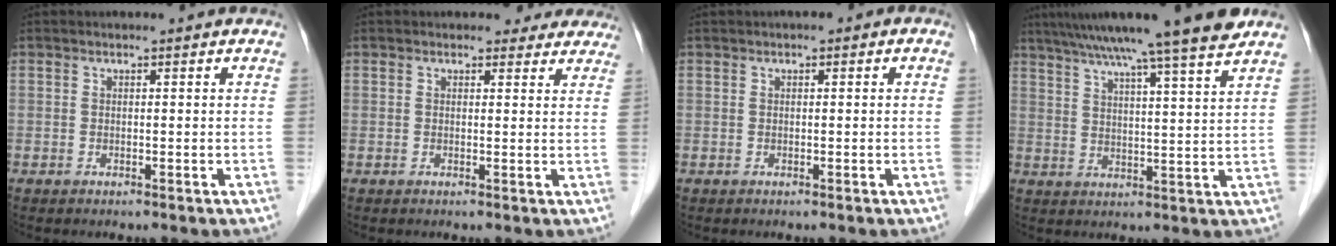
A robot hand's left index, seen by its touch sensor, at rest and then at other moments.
{"total": 4.5, "force": [4.0, 2.0, 0.2], "torque": [0.018, -0.004, 0.026]}
{"total": 0.8, "force": [0.1, 0.5, 0.7], "torque": [-0.010, 0.011, -0.002]}
{"total": 16.2, "force": [13.2, -1.0, 9.3], "torque": [-0.154, 0.021, 0.187]}